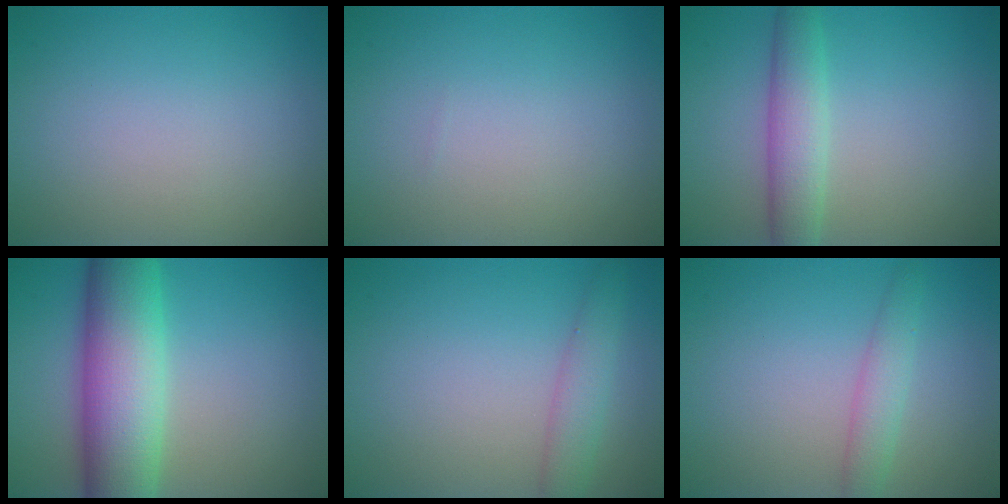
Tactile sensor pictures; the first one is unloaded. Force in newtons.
{"total": 0.0}
{"total": 3.7, "press": 3.7, "slide": 0.2}
{"total": 10.3, "press": 10.3, "slide": 0.5}
{"total": 2.5, "press": 2.5, "slide": 0.1}
{"total": 2.2, "press": 2.2, "slide": 0.1}